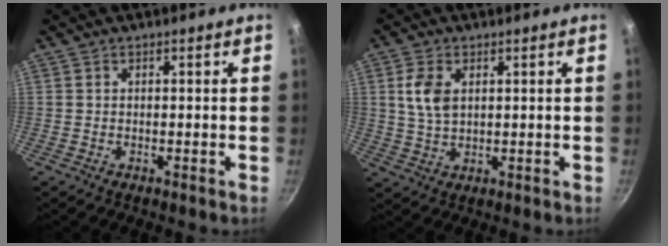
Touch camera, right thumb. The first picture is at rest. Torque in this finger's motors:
{"motor_torque": [0.08, 0.22, 0.58, 0.08, 0.05]}